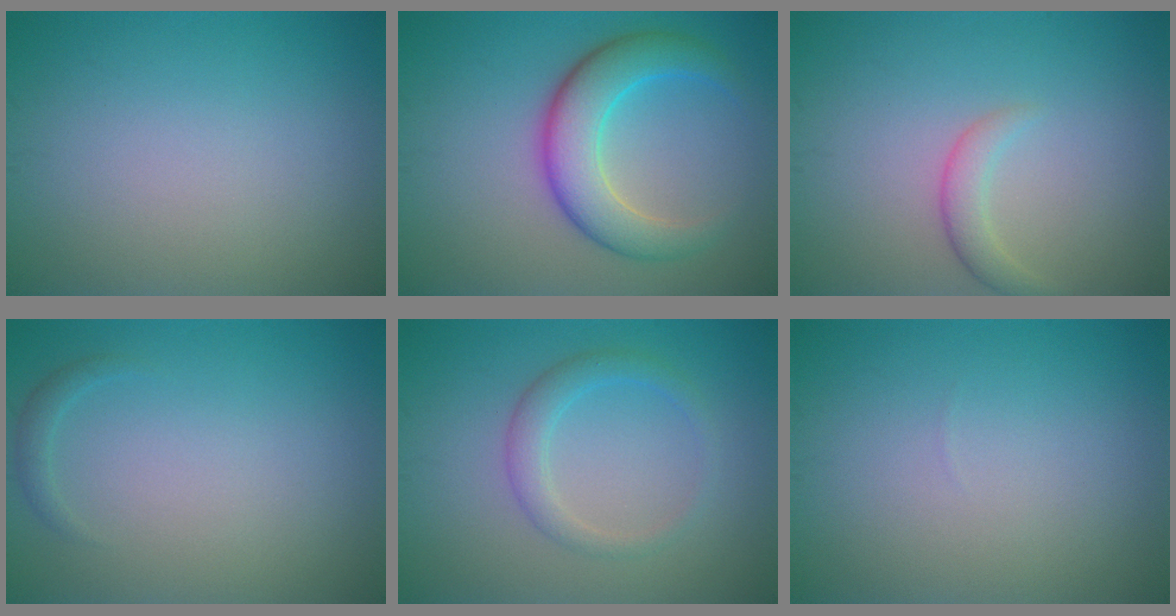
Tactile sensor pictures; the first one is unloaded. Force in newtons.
{"total": 6.1, "press": 6.1, "slide": 0.2}
{"total": 1.9, "press": 1.9, "slide": 0.0}
{"total": 0.9, "press": 0.9, "slide": 0.1}
{"total": 2.5, "press": 2.5, "slide": 0.1}
{"total": 0.0}